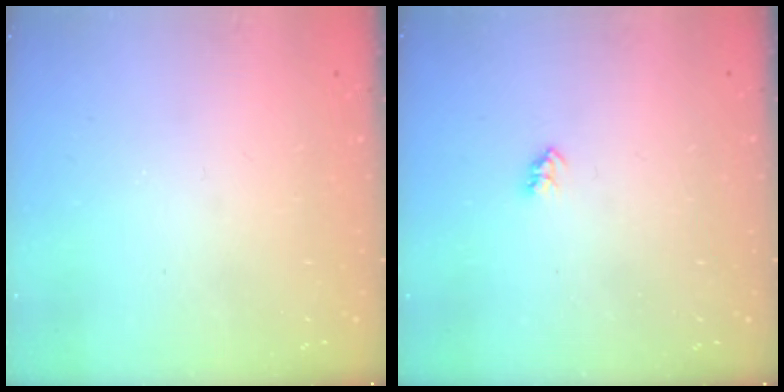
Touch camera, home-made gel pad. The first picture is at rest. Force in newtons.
{"total": 2.3, "press": 2.2, "slide": 0.4}